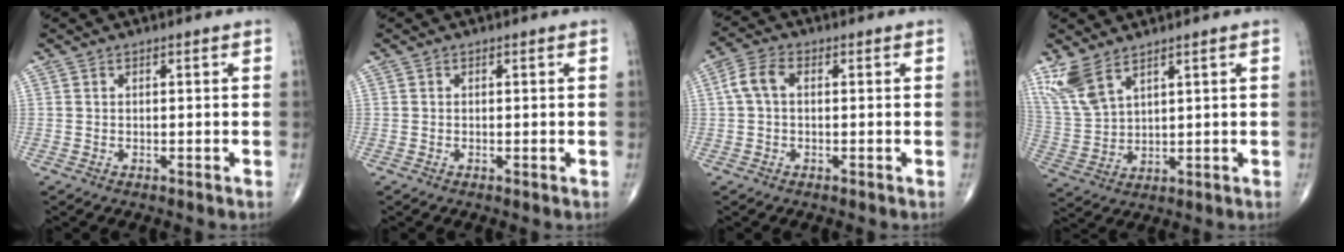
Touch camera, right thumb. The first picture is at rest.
{"total": 0.0}
{"total": 4.7, "force": [0.5, 2.8, 3.7], "torque": [-0.080, 0.015, 0.003]}
{"total": 7.9, "force": [5.6, 3.0, 4.6], "torque": [-0.105, -0.017, 0.133]}